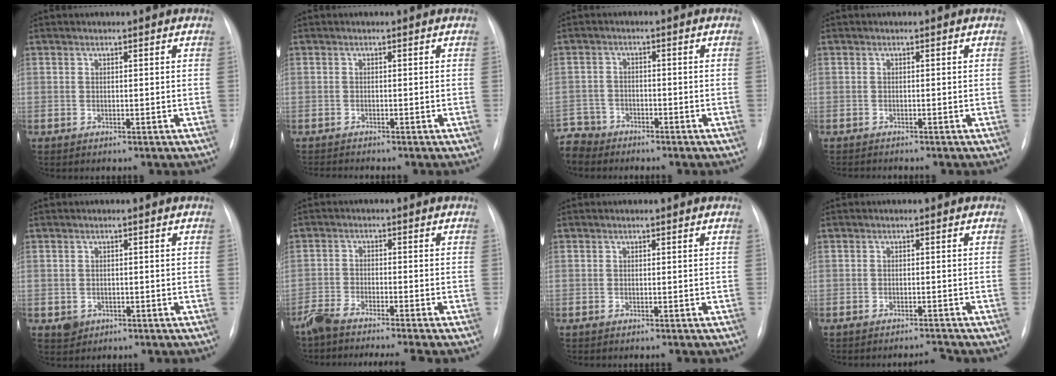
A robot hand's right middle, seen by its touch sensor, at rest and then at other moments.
{"total": 2.4, "force": [-2.3, -0.3, 0.6], "torque": [-0.006, -0.008, -0.036]}
{"total": 5.9, "force": [-5.3, 2.5, -0.3], "torque": [0.007, -0.002, -0.106]}
{"total": 1.9, "force": [-1.8, 0.1, 0.5], "torque": [-0.005, -0.005, -0.024]}
{"total": 2.1, "force": [-0.9, 1.8, 0.4], "torque": [-0.003, 0.005, -0.008]}
{"total": 8.5, "force": [-7.7, -0.3, 3.8], "torque": [-0.057, -0.016, -0.127]}
{"total": 0.9, "force": [-0.8, 0.1, 0.4], "torque": [-0.009, -0.002, -0.012]}
{"total": 2.1, "force": [-2.0, -0.5, 0.1], "torque": [-0.005, -0.007, -0.030]}